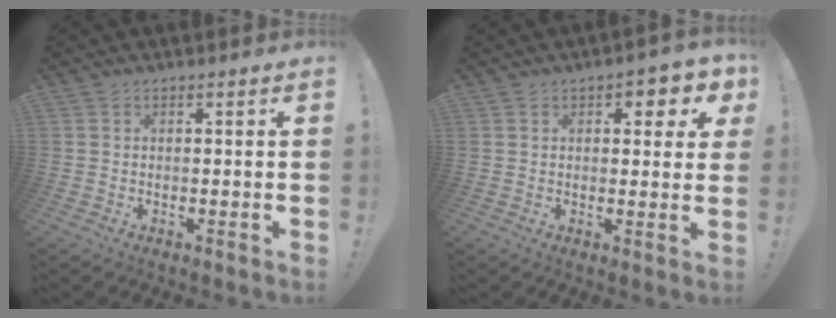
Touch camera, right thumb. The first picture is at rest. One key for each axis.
{"total": 4.2, "fx": 1.6, "fy": 2.4, "fz": 3.0, "tx": -0.014, "ty": -0.011, "tz": 0.019}